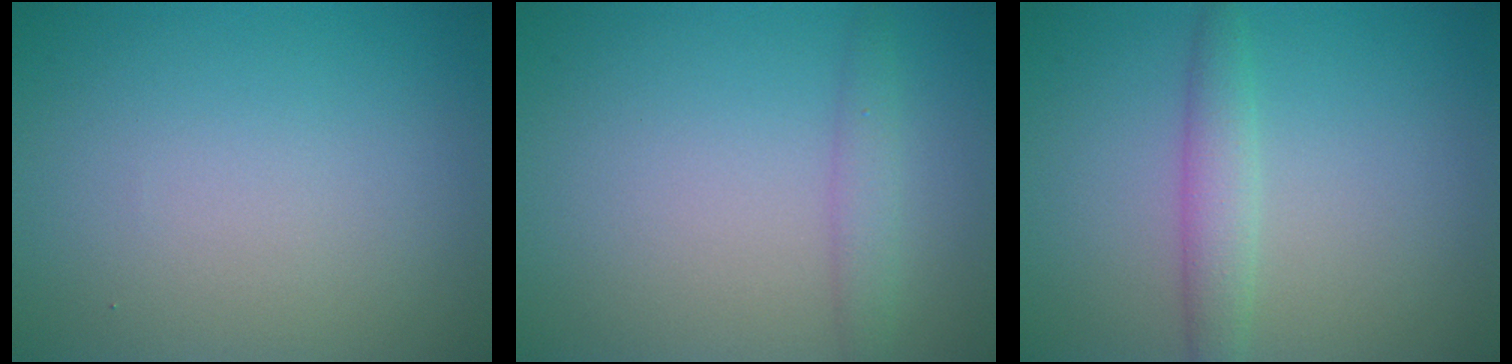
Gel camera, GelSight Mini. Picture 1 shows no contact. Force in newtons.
{"total": 1.7, "press": 1.7, "slide": 0.1}
{"total": 2.4, "press": 2.4, "slide": 0.1}